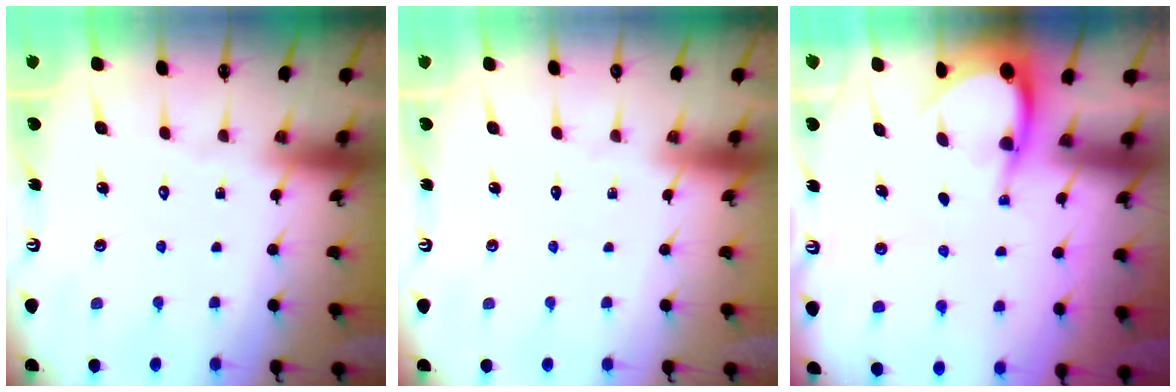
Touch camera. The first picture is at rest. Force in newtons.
{"total": 0.0}
{"total": 4.0, "press": 4.0, "slide": 0.2}